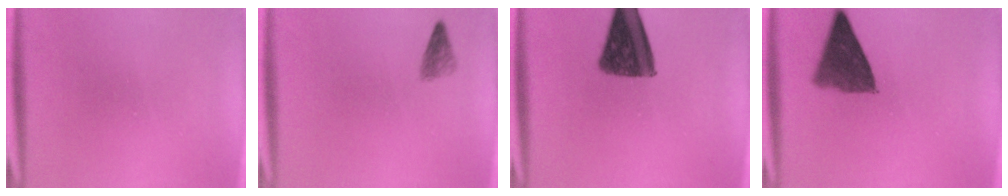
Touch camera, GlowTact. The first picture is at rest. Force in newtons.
{"total": 1.7}
{"total": 12.0}
{"total": 8.5}